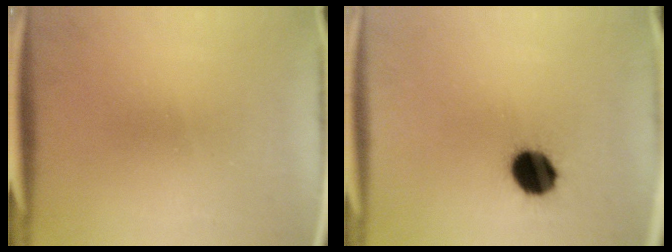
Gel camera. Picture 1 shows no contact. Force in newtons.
{"total": 10.8}